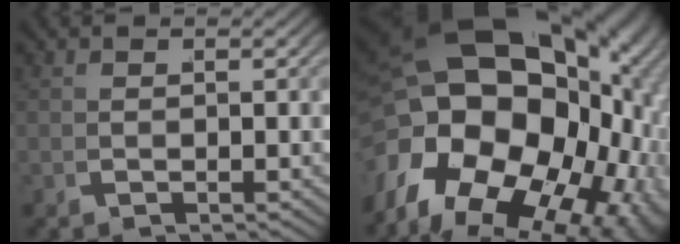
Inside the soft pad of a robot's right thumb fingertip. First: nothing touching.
{"total": 25.6, "force": [0.0, 18.4, 17.8], "torque": [-0.333, -0.030, 0.000]}